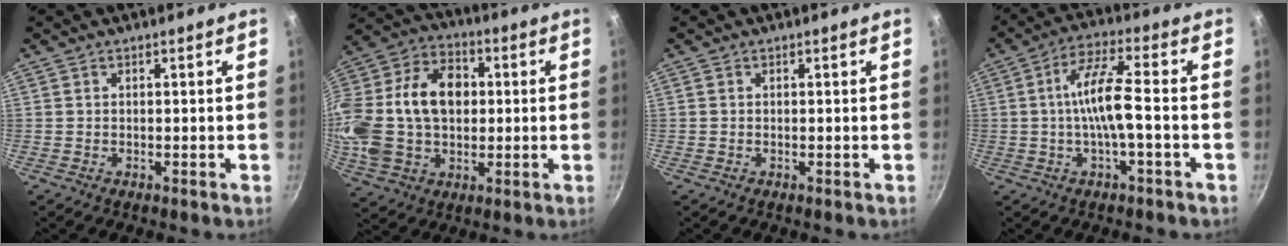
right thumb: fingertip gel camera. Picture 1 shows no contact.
{"total": 24.2, "force": [1.8, 17.0, 17.1], "torque": [-0.331, 0.033, 0.030]}
{"total": 0.0}
{"total": 8.8, "force": [-1.4, 1.7, 8.5], "torque": [-0.162, 0.029, -0.032]}